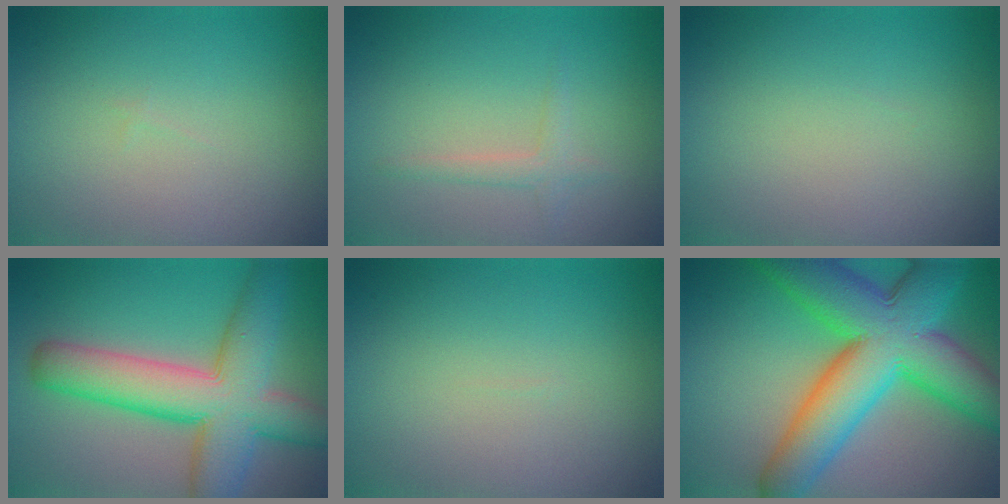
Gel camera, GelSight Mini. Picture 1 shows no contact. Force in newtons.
{"total": 1.3, "press": 1.3, "slide": 0.0}
{"total": 0.0}
{"total": 10.1, "press": 10.1, "slide": 0.3}
{"total": 0.0}
{"total": 14.6, "press": 14.6, "slide": 0.3}